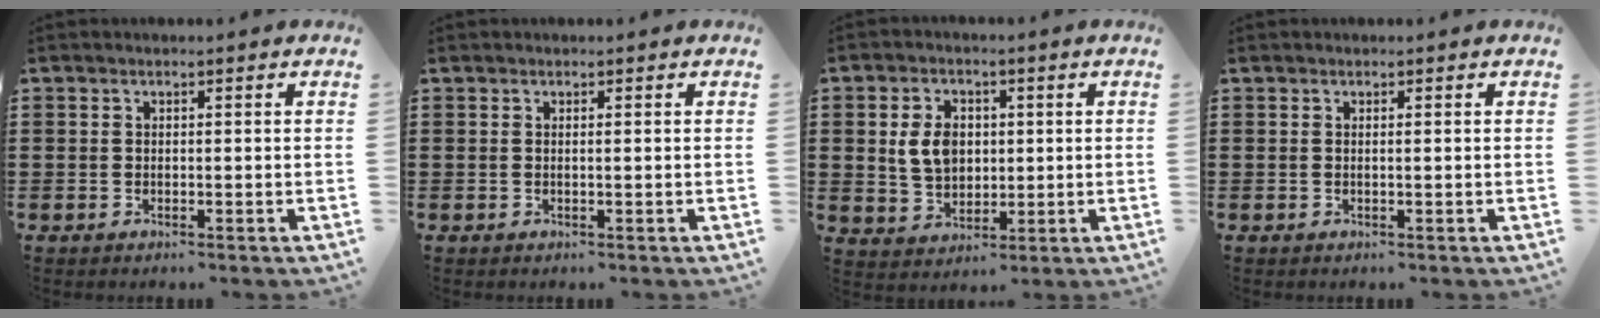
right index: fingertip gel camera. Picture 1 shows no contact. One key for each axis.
{"total": 0.0}
{"total": 6.2, "fx": 0.8, "fy": 4.5, "fz": 4.1, "tx": -0.098, "ty": 0.007, "tz": 0.007}
{"total": 0.0}